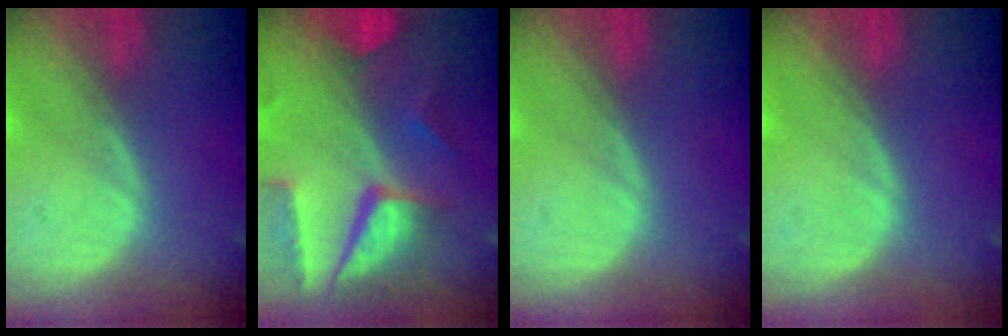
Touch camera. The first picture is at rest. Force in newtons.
{"total": 10.4, "press": 8.7, "slide": 5.7}
{"total": 0.0}
{"total": 0.0}